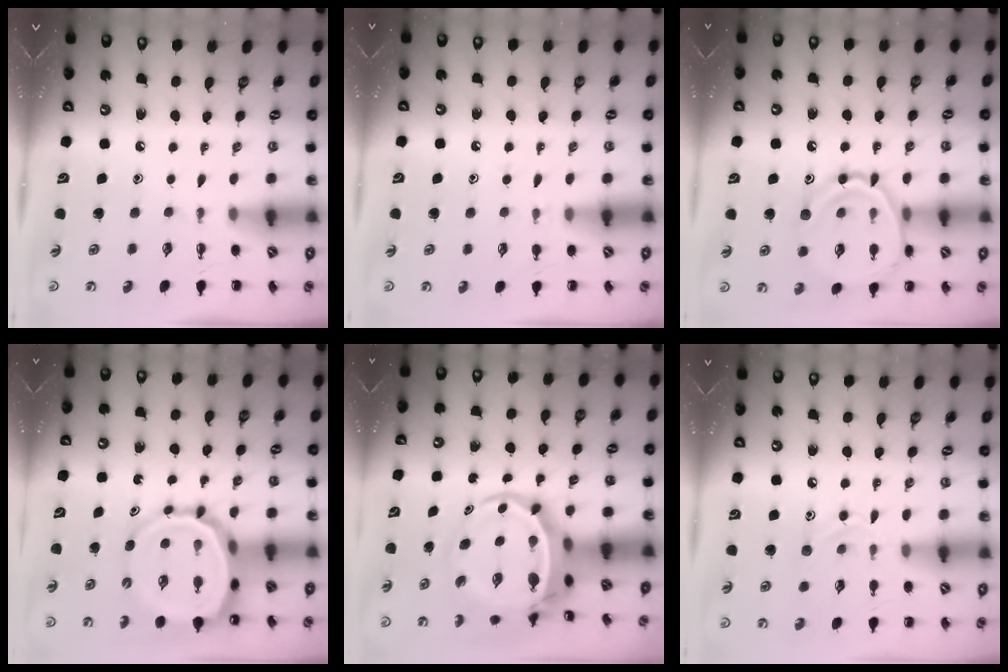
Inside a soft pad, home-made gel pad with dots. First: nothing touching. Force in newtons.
{"total": 6.2, "press": 5.9, "slide": 2.0}
{"total": 14.3, "press": 14.2, "slide": 0.8}
{"total": 14.5, "press": 13.8, "slide": 4.4}
{"total": 6.9, "press": 6.6, "slide": 2.0}
{"total": 7.5, "press": 7.4, "slide": 1.2}